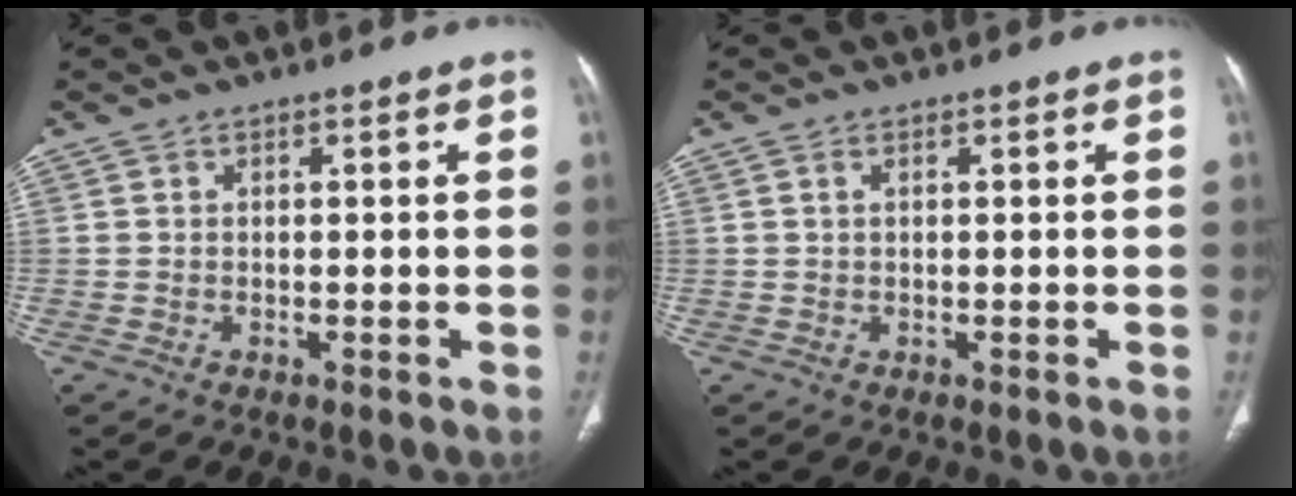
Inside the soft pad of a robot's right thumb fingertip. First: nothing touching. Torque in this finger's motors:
{"motor_torque": [-0.67, -0.02, -0.54, -0.09, -0.03]}